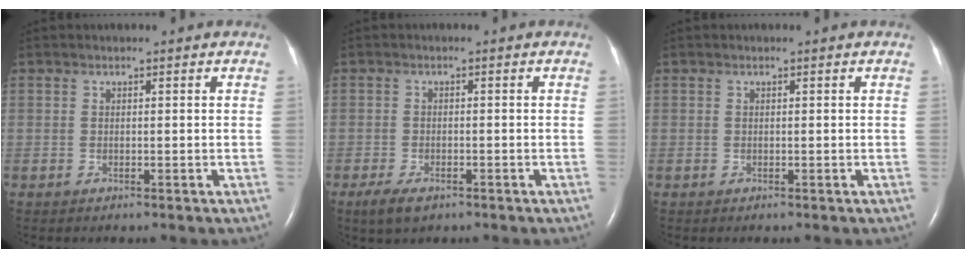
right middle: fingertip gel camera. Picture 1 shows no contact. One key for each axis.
{"total": 3.6, "fx": -2.2, "fy": 1.5, "fz": 2.3, "tx": -0.055, "ty": -0.007, "tz": -0.035}
{"total": 0.0}